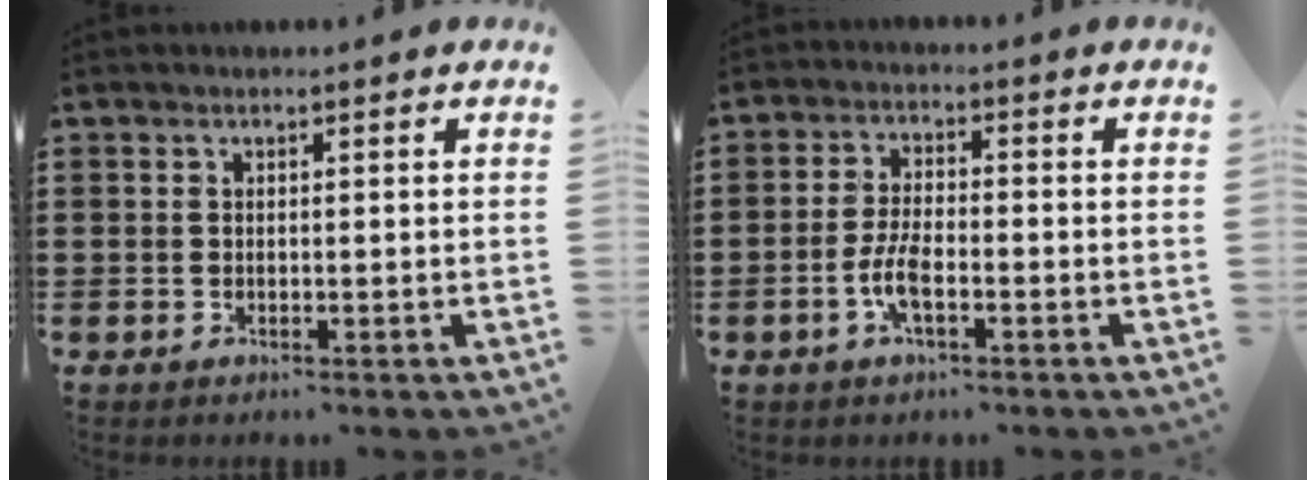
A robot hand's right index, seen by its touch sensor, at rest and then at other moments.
{"total": 4.9, "force": [-1.9, 1.6, 4.2], "torque": [-0.107, -0.006, -0.044]}